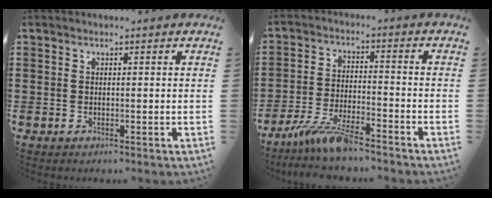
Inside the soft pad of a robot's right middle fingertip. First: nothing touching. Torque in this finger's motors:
{"motor_torque": [1.80, -0.22, 0.78, 0.21]}